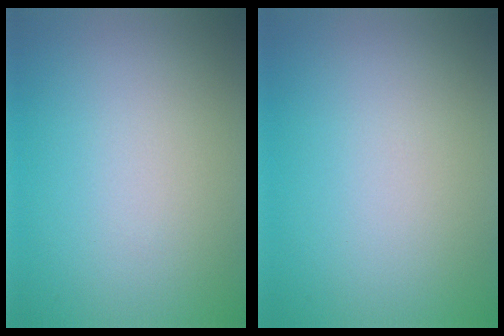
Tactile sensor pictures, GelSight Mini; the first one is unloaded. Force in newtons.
{"total": 0.0}